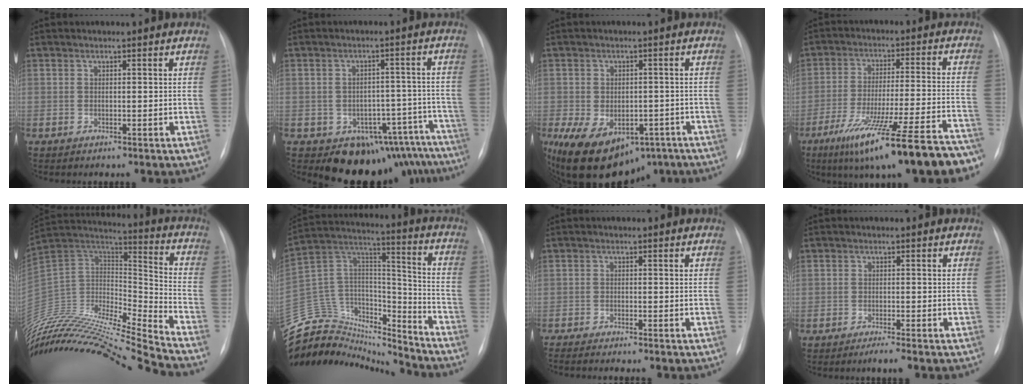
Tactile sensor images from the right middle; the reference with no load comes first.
{"total": 14.0, "force": [-11.5, 7.6, 2.1], "torque": [0.007, 0.054, -0.131]}
{"total": 15.5, "force": [-8.5, 9.8, 8.4], "torque": [-0.175, -0.009, -0.112]}
{"total": 21.9, "force": [-15.8, 1.1, 15.2], "torque": [-0.183, -0.016, -0.246]}
{"total": 29.0, "force": [-27.4, -0.2, 9.5], "torque": [-0.203, -0.015, -0.458]}
{"total": 23.2, "force": [-22.0, 6.0, 3.8], "torque": [-0.100, 0.067, -0.356]}
{"total": 5.3, "force": [-4.6, -0.1, 2.7], "torque": [-0.033, -0.010, -0.069]}
{"total": 1.9, "force": [-1.5, -0.1, 1.2], "torque": [-0.026, -0.005, -0.027]}